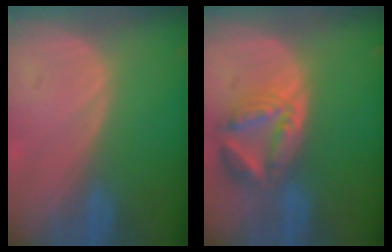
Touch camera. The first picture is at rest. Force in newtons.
{"total": 8.0, "press": 7.1, "slide": 3.7}